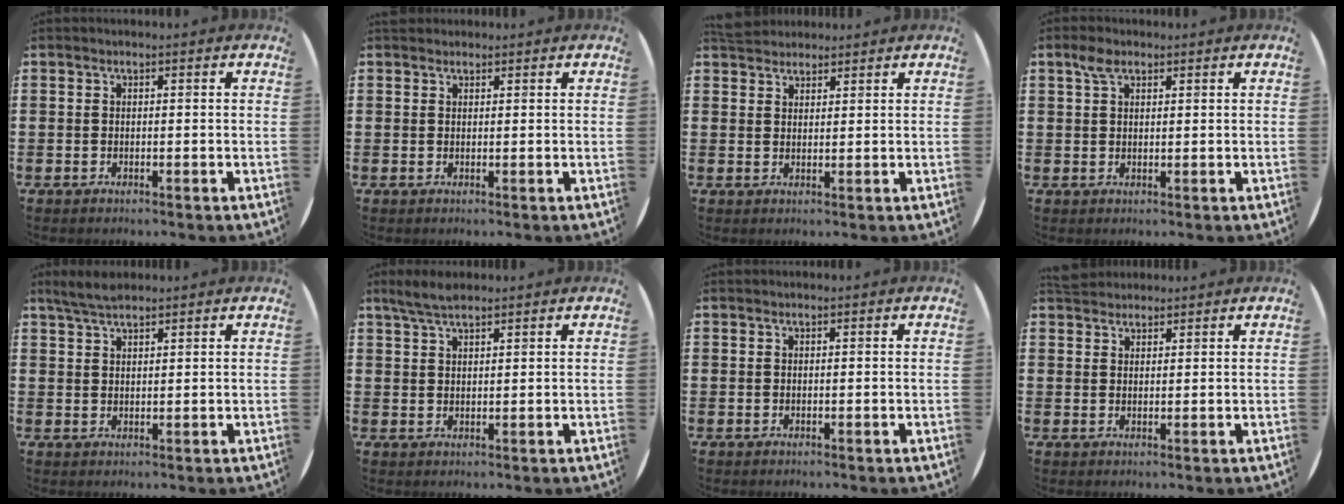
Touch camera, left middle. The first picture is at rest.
{"total": 0.9, "force": [0.8, 0.4, -0.1], "torque": [0.001, 0.003, 0.016]}
{"total": 3.2, "force": [3.1, 0.9, 0.2], "torque": [-0.001, -0.003, 0.058]}
{"total": 2.4, "force": [1.6, 1.3, 1.3], "torque": [-0.022, 0.004, 0.027]}
{"total": 3.3, "force": [2.9, 0.8, 1.4], "torque": [-0.031, 0.002, 0.054]}
{"total": 3.4, "force": [2.9, 0.9, 1.6], "torque": [-0.037, 0.000, 0.053]}
{"total": 0.0}
{"total": 2.7, "force": [2.6, 0.7, 0.2], "torque": [-0.008, 0.002, 0.051]}